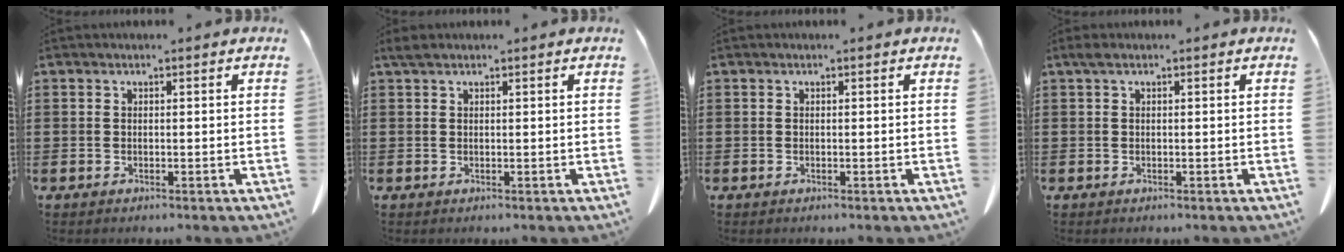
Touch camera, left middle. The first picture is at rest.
{"total": 1.1, "force": [0.8, 0.4, 0.6], "torque": [-0.016, 0.001, 0.015]}
{"total": 0.0}
{"total": 0.8, "force": [0.2, 0.4, 0.7], "torque": [-0.017, 0.002, 0.004]}